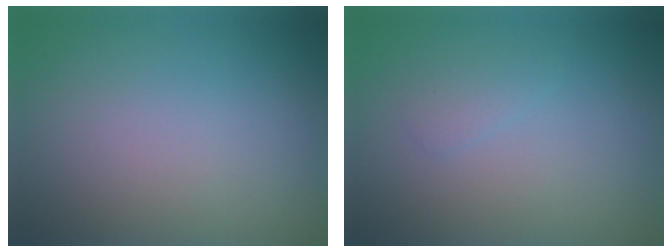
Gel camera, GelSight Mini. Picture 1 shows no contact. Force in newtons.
{"total": 0.9, "press": 0.9, "slide": 0.0}